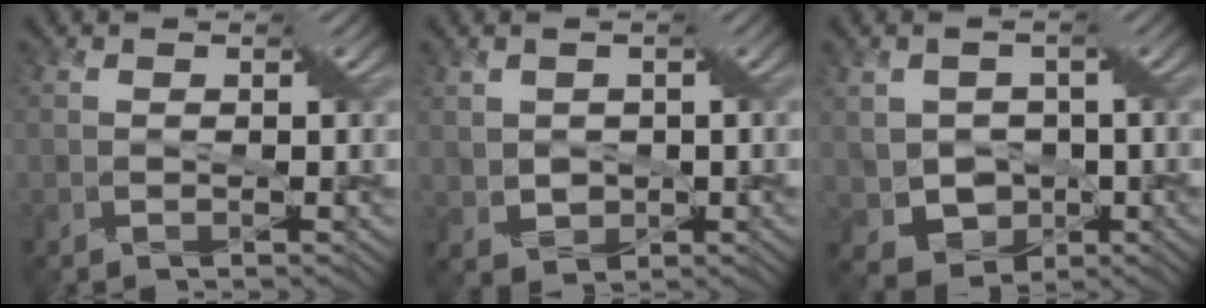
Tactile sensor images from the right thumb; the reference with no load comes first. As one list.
[{"total": 2.2, "force": [0.7, 1.9, 0.8], "torque": [-0.049, -0.014, 0.018]}, {"total": 5.1, "force": [-0.3, 4.6, 2.2], "torque": [-0.064, -0.027, -0.008]}]